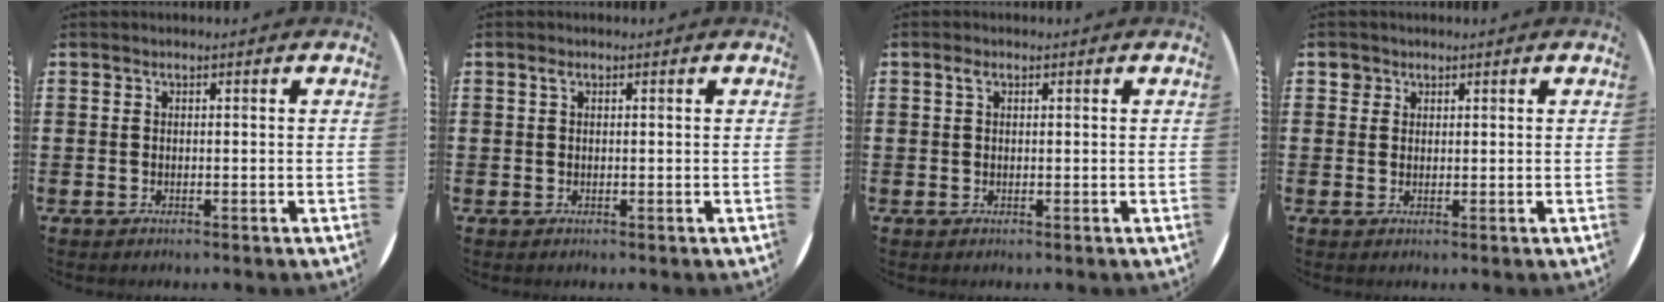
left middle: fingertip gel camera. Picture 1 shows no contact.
{"total": 0.8, "force": [0.4, 0.5, 0.6], "torque": [-0.005, 0.000, 0.005]}
{"total": 1.2, "force": [0.5, 0.7, 0.8], "torque": [-0.010, 0.002, 0.007]}
{"total": 1.5, "force": [1.1, 1.0, -0.1], "torque": [0.015, -0.004, 0.020]}